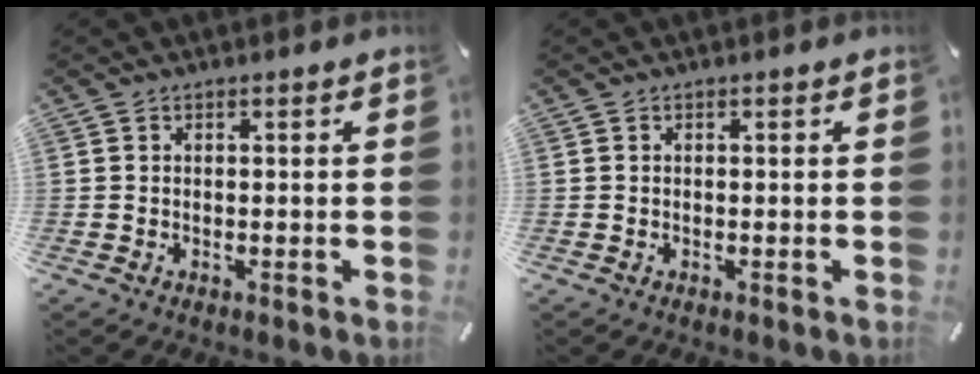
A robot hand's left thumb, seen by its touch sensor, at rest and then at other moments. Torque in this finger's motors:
{"motor_torque": [0.00, 0.00, -0.01, 0.01, 0.00]}